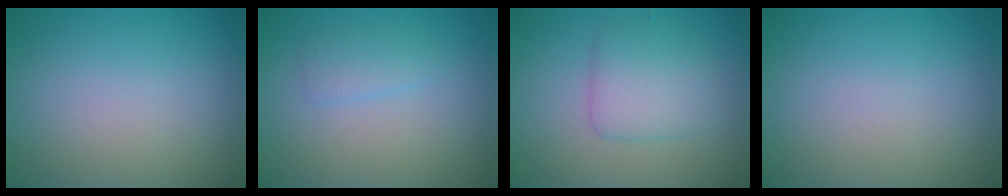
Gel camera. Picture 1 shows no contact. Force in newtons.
{"total": 1.4, "press": 1.4, "slide": 0.2}
{"total": 3.4, "press": 3.4, "slide": 0.1}
{"total": 0.0}